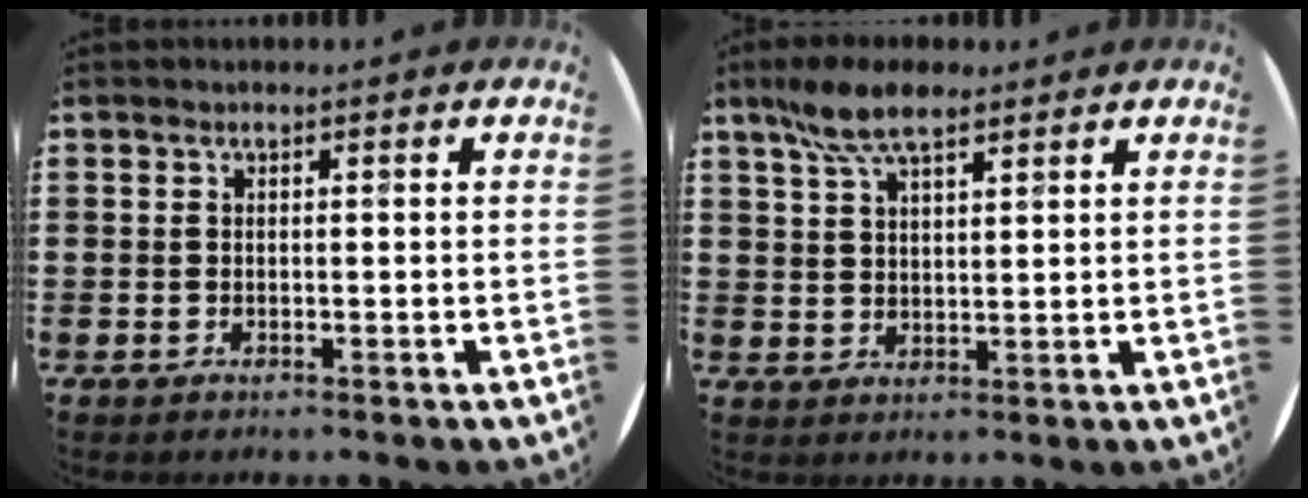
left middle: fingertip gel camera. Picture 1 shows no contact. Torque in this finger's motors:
{"motor_torque": [1.10, -1.03, 0.35, 0.06]}